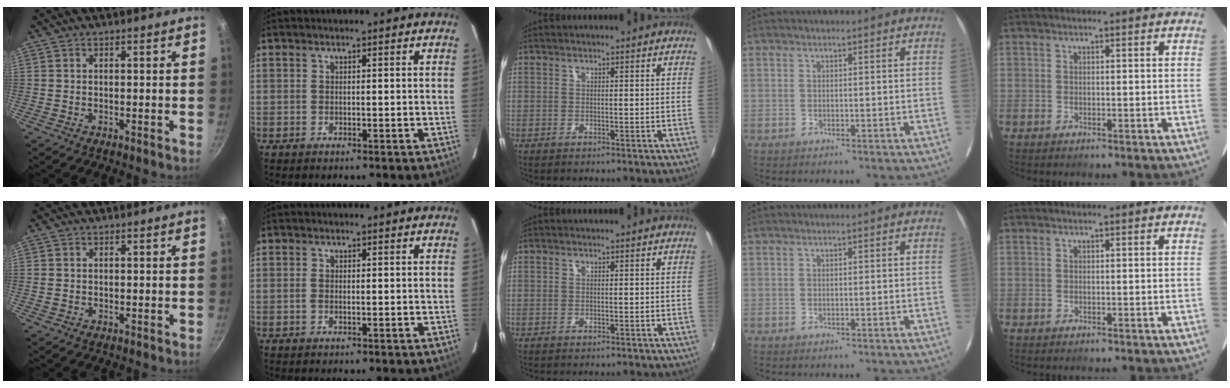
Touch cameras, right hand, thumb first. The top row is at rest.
{"thumb": {"total": 0.8, "force": [0.0, 0.7, 0.3], "torque": [-0.006, 0.002, 0.001]}, "index": {"total": 0.9, "force": [-0.1, 0.4, 0.8], "torque": [-0.018, 0.000, -0.004]}}